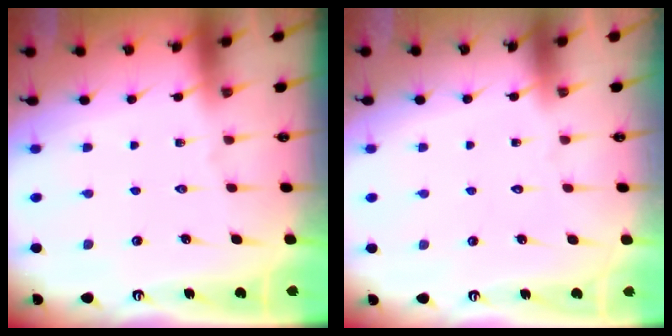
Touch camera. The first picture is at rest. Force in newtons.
{"total": 1.6, "press": 1.6, "slide": 0.1}